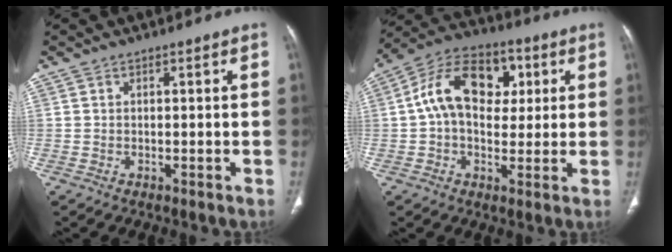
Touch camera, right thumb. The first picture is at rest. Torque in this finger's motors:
{"motor_torque": [0.39, 0.40, 0.48, -0.19, 0.14]}